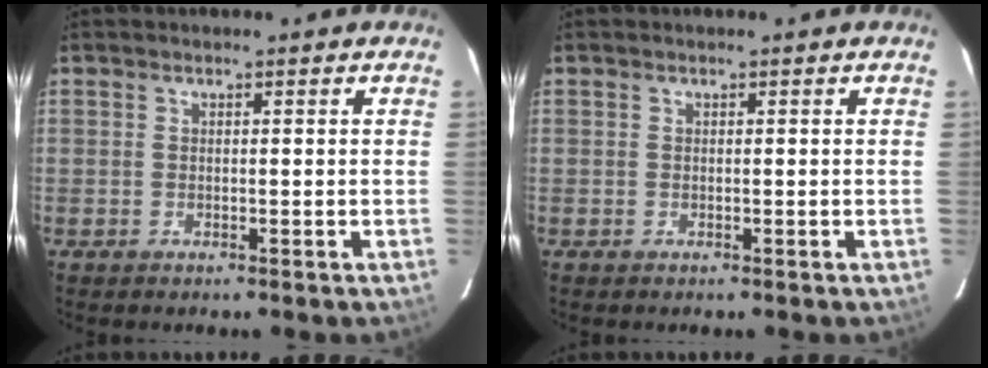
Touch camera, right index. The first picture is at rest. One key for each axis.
{"total": 0.0}